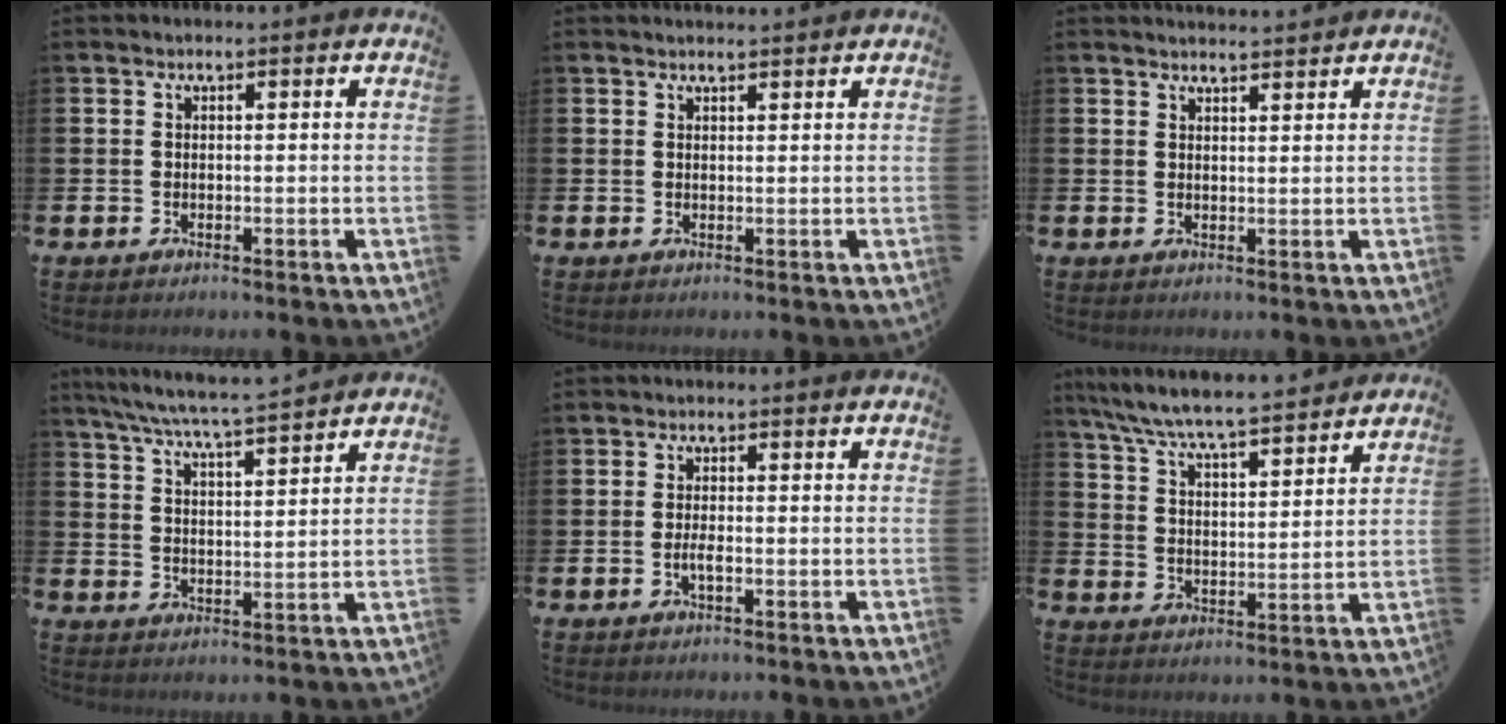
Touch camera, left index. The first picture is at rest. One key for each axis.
{"total": 1.1, "fx": 1.1, "fy": -0.1, "fz": 0.1, "tx": 0.009, "ty": -0.008, "tz": 0.018}
{"total": 2.3, "fx": 2.3, "fy": -0.1, "fz": -0.1, "tx": 0.009, "ty": -0.017, "tz": 0.039}
{"total": 6.8, "fx": 6.5, "fy": 0.0, "fz": 2.1, "tx": -0.063, "ty": -0.037, "tz": 0.115}
{"total": 1.5, "fx": -0.5, "fy": 0.4, "fz": 1.4, "tx": -0.034, "ty": 0.003, "tz": -0.008}
{"total": 7.7, "fx": 7.4, "fy": 0.1, "fz": 2.2, "tx": -0.073, "ty": -0.051, "tz": 0.130}